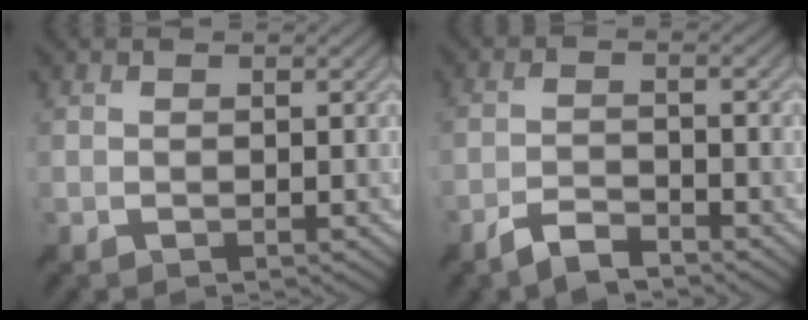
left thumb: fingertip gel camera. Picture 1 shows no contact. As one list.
[{"total": 3.6, "force": [-3.0, 0.7, 1.9], "torque": [-0.039, 0.001, -0.064]}]